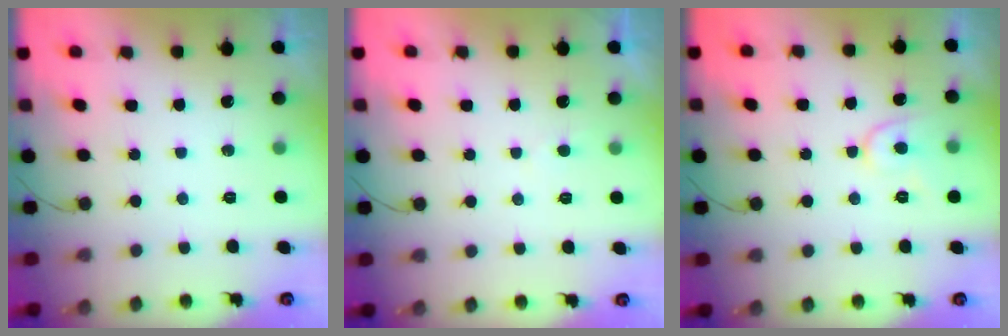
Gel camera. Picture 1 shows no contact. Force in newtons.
{"total": 2.0, "press": 2.0, "slide": 0.2}
{"total": 6.9, "press": 6.8, "slide": 0.8}